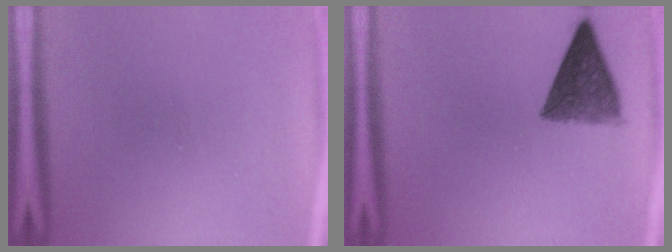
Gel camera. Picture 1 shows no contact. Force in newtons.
{"total": 9.0}